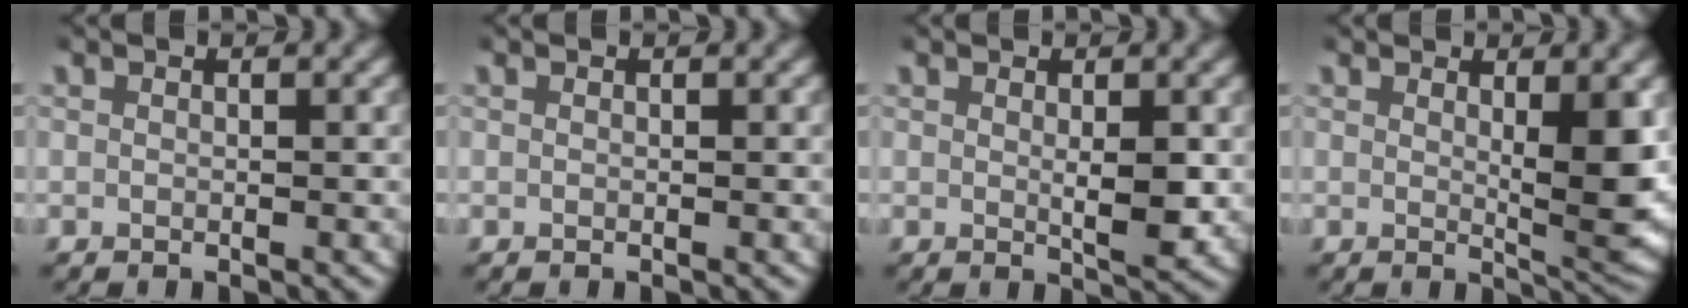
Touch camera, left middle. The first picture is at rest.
{"total": 0.0}
{"total": 2.5, "force": [0.3, 0.8, 2.3], "torque": [-0.036, -0.014, 0.007]}
{"total": 4.6, "force": [1.1, 1.1, 4.3], "torque": [-0.058, -0.015, 0.021]}